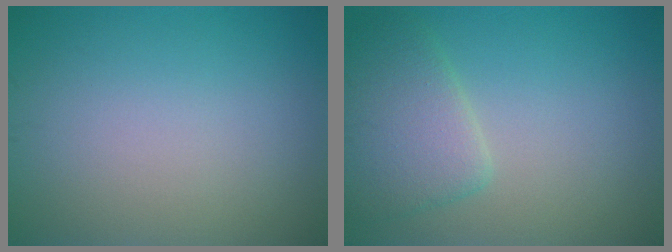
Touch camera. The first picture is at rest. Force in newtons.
{"total": 4.2, "press": 4.2, "slide": 0.1}